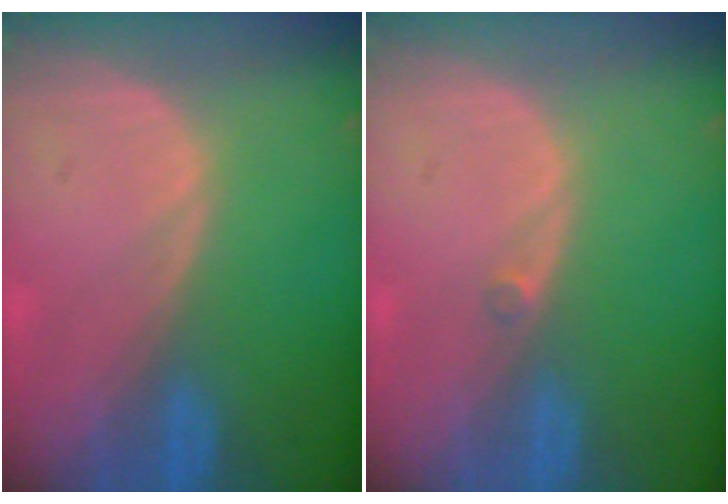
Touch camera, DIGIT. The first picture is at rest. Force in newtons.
{"total": 0.7, "press": 0.6, "slide": 0.3}